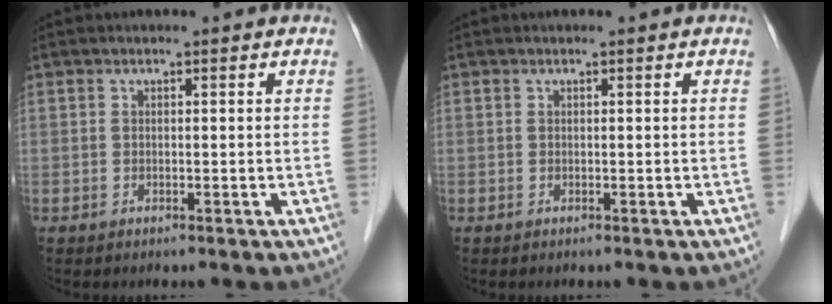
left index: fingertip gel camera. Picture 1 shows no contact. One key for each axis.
{"total": 0.0}